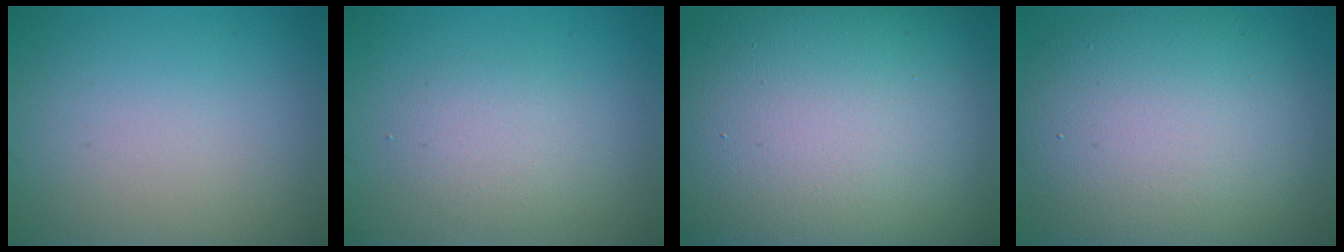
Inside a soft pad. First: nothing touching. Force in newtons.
{"total": 2.2, "press": 2.2, "slide": 0.0}
{"total": 22.5, "press": 22.5, "slide": 1.0}
{"total": 12.4, "press": 12.4, "slide": 0.6}